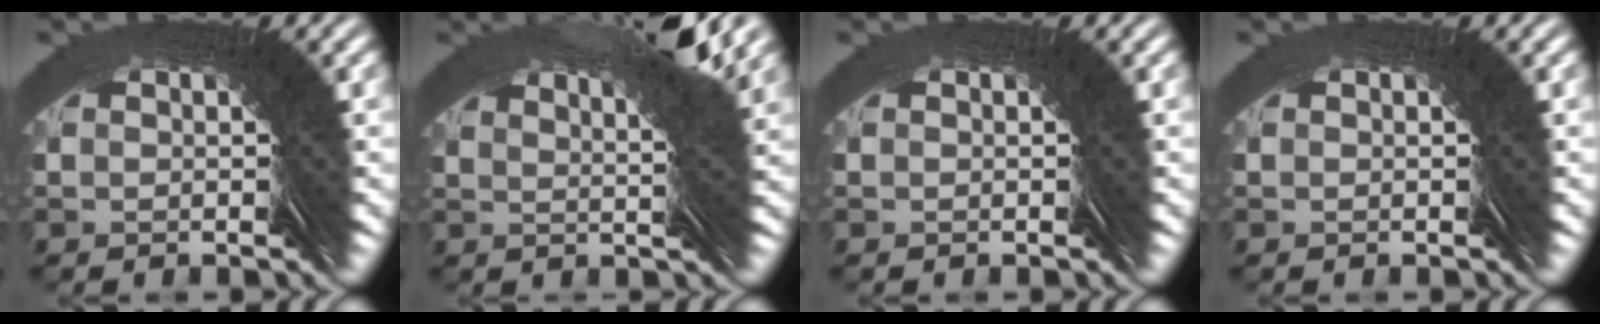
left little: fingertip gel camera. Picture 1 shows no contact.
{"total": 7.4, "force": [3.4, -6.4, -1.5], "torque": [0.042, 0.058, 0.047]}
{"total": 0.0}
{"total": 0.0}